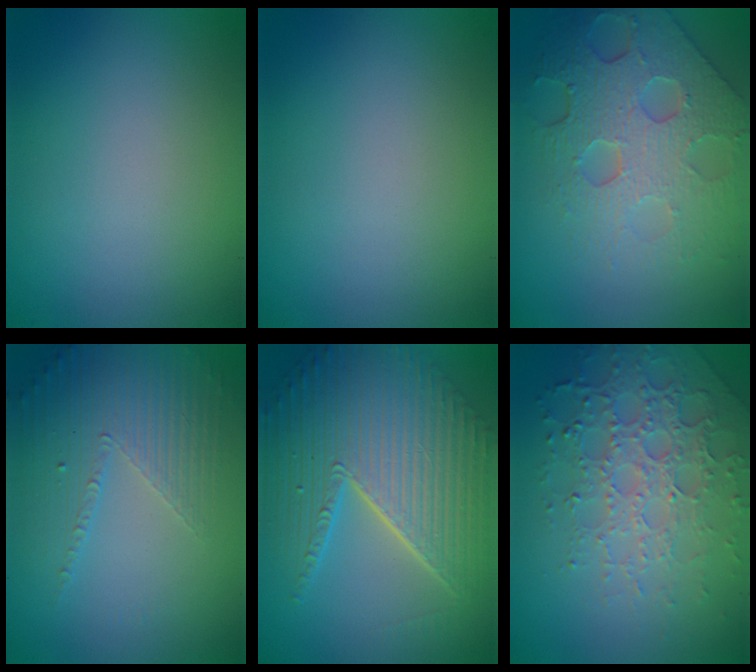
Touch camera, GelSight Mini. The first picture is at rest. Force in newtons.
{"total": 0.0}
{"total": 8.1, "press": 5.6, "slide": 5.9}
{"total": 4.8, "press": 3.2, "slide": 3.6}
{"total": 10.9, "press": 7.1, "slide": 8.3}
{"total": 5.9, "press": 4.7, "slide": 3.6}